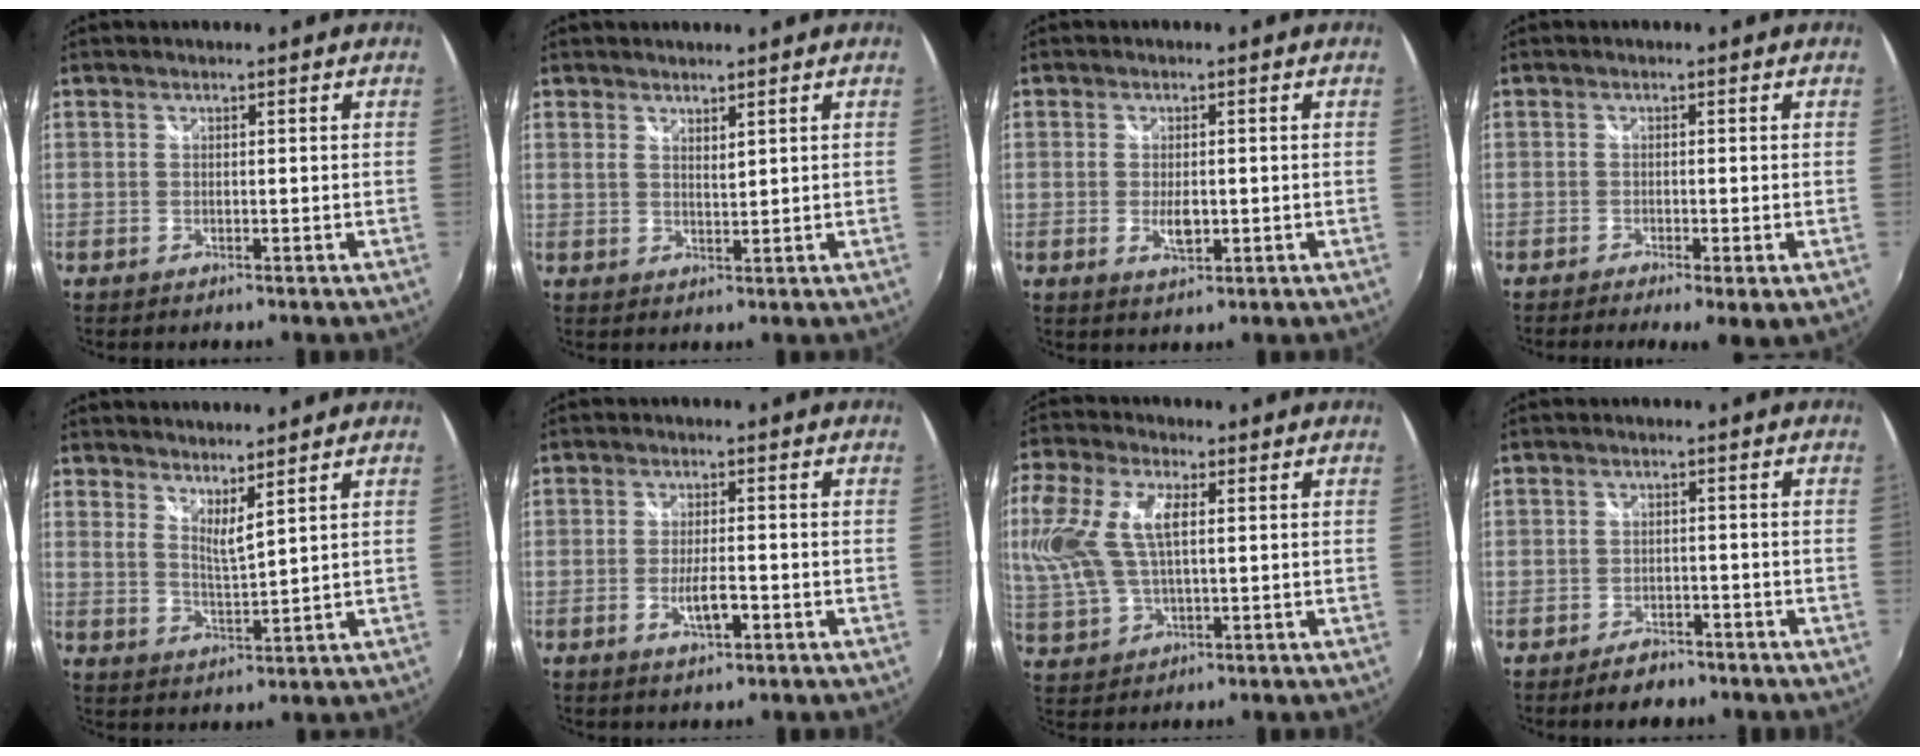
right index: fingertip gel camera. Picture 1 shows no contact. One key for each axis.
{"total": 2.0, "fx": 1.6, "fy": 0.6, "fz": 1.0, "tx": -0.017, "ty": -0.002, "tz": 0.027}
{"total": 3.7, "fx": -0.6, "fy": 1.8, "fz": 3.2, "tx": -0.058, "ty": -0.007, "tz": -0.009}
{"total": 4.0, "fx": -2.0, "fy": 0.6, "fz": 3.3, "tx": -0.063, "ty": -0.017, "tz": -0.030}
{"total": 5.0, "fx": 4.3, "fy": 0.2, "fz": 2.4, "tx": -0.041, "ty": -0.010, "tz": 0.069}
{"total": 4.7, "fx": -1.7, "fy": 1.3, "fz": 4.2, "tx": -0.081, "ty": -0.007, "tz": -0.029}
{"total": 15.5, "fx": 3.2, "fy": 7.7, "fz": 13.0, "tx": -0.285, "ty": 0.012, "tz": 0.062}
{"total": 4.5, "fx": -3.5, "fy": 2.5, "fz": 1.4, "tx": -0.031, "ty": 0.011, "tz": -0.048}